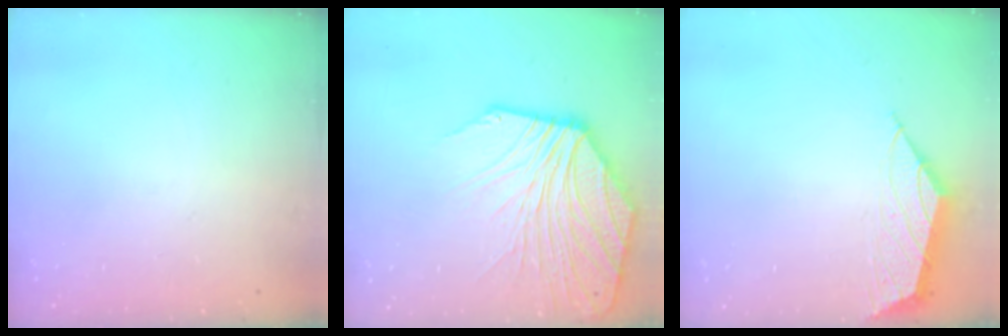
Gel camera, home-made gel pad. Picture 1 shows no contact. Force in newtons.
{"total": 10.2, "press": 10.1, "slide": 1.5}
{"total": 2.3, "press": 2.2, "slide": 0.4}